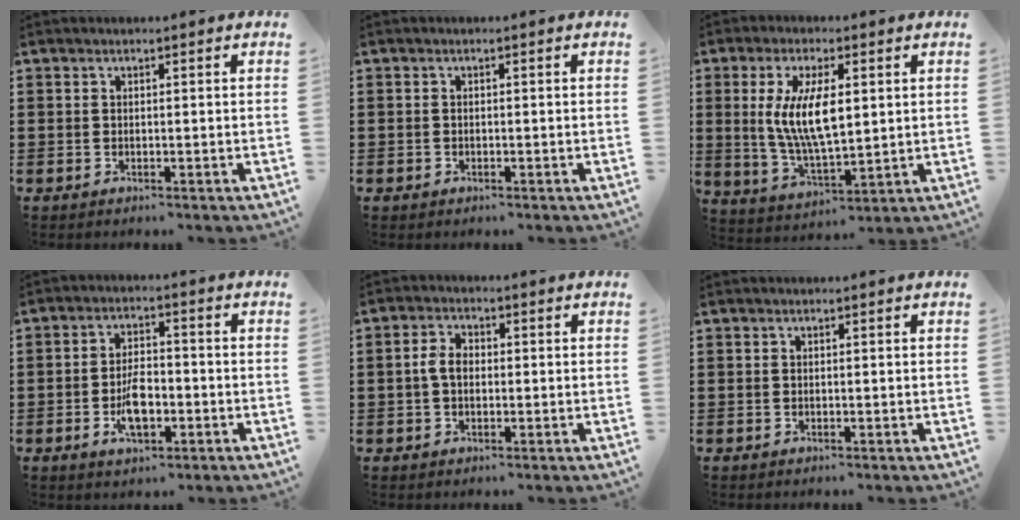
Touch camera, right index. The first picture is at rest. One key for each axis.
{"total": 0.6, "fx": -0.6, "fy": 0.2, "fz": 0.0, "tx": -0.001, "ty": 0.001, "tz": -0.013}
{"total": 9.7, "fx": 1.6, "fy": 3.8, "fz": 8.8, "tx": -0.183, "ty": 0.006, "tz": 0.026}
{"total": 6.0, "fx": -1.9, "fy": 2.8, "fz": 4.9, "tx": -0.096, "ty": 0.005, "tz": -0.034}
{"total": 3.4, "fx": -0.2, "fy": 2.2, "fz": 2.6, "tx": -0.066, "ty": 0.002, "tz": -0.010}
{"total": 0.0}